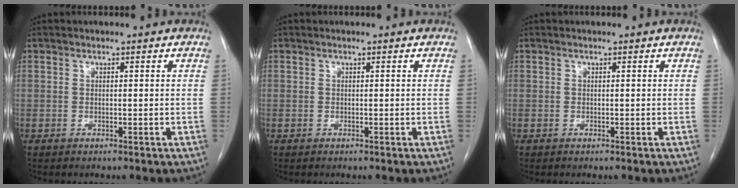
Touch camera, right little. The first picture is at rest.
{"total": 0.0}
{"total": 0.0}